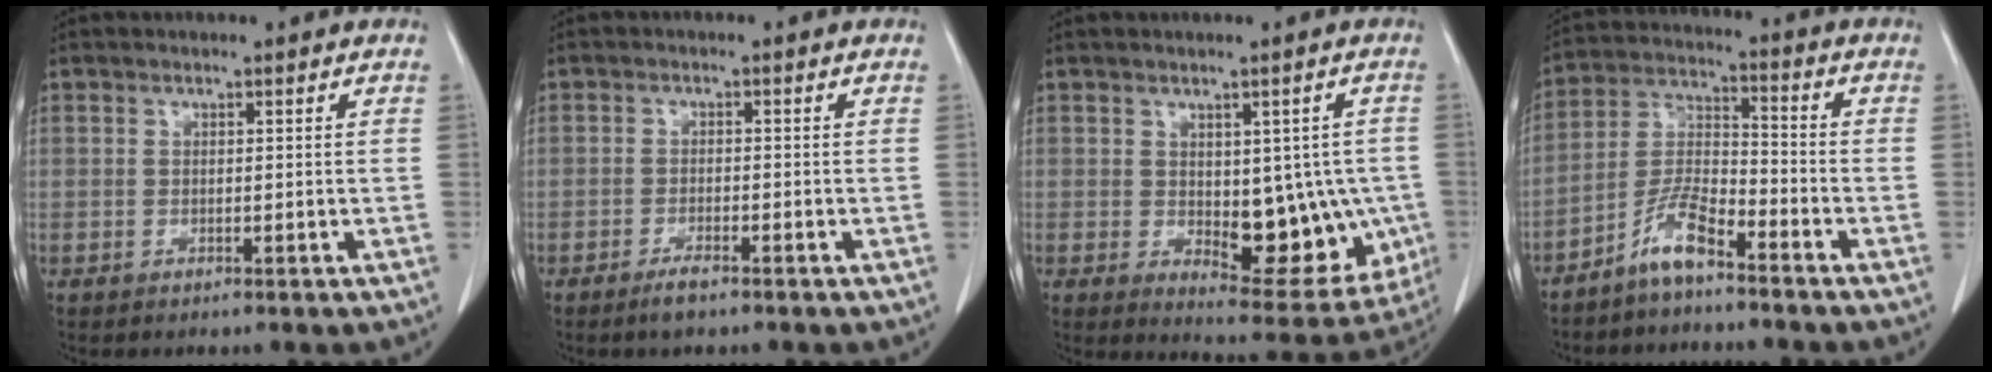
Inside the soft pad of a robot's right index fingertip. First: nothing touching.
{"total": 2.4, "force": [-1.8, 0.3, 1.5], "torque": [-0.034, -0.003, -0.031]}
{"total": 12.7, "force": [-1.1, 6.0, 11.1], "torque": [-0.125, -0.003, 0.008]}
{"total": 7.0, "force": [-5.2, 1.3, 4.4], "torque": [-0.101, -0.002, -0.106]}